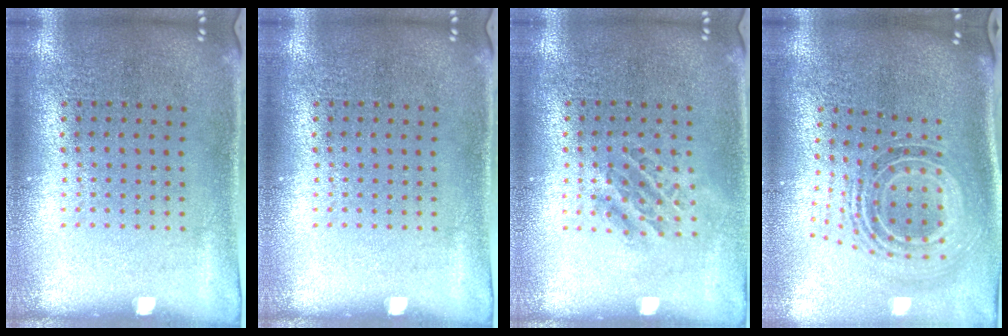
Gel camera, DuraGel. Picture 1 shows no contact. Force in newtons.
{"total": 0.0}
{"total": 1.1, "press": 1.0, "slide": 0.5}
{"total": 1.7, "press": 1.3, "slide": 1.0}